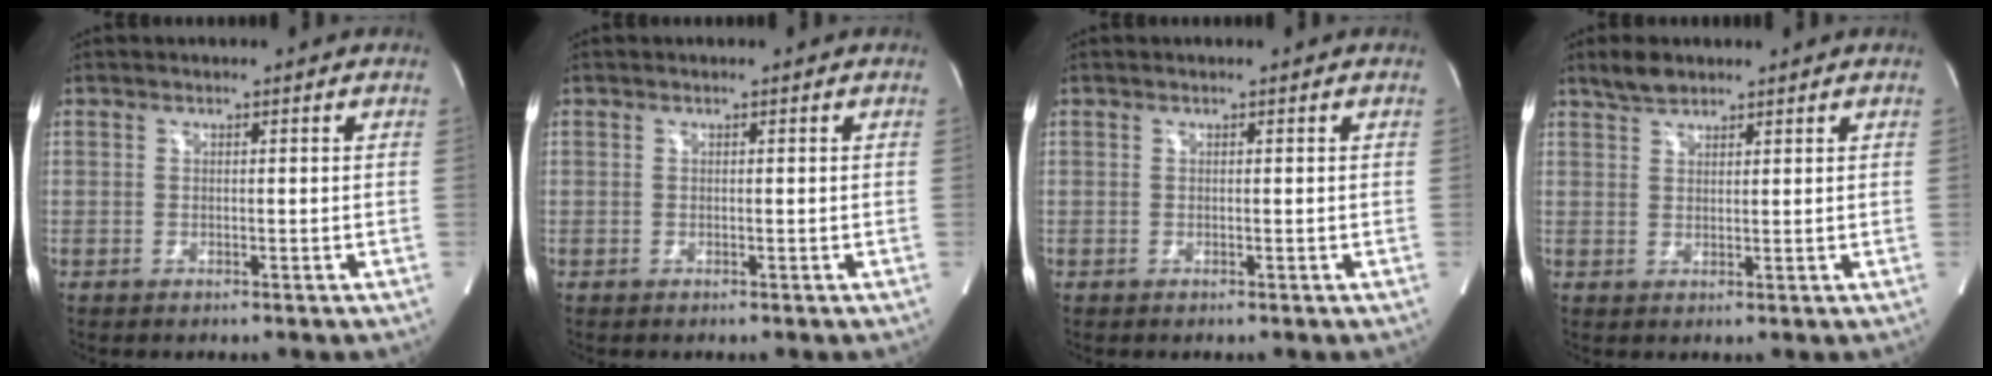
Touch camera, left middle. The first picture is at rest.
{"total": 0.0}
{"total": 0.0}
{"total": 3.1, "force": [2.7, 1.2, 1.2], "torque": [-0.030, 0.010, 0.052]}